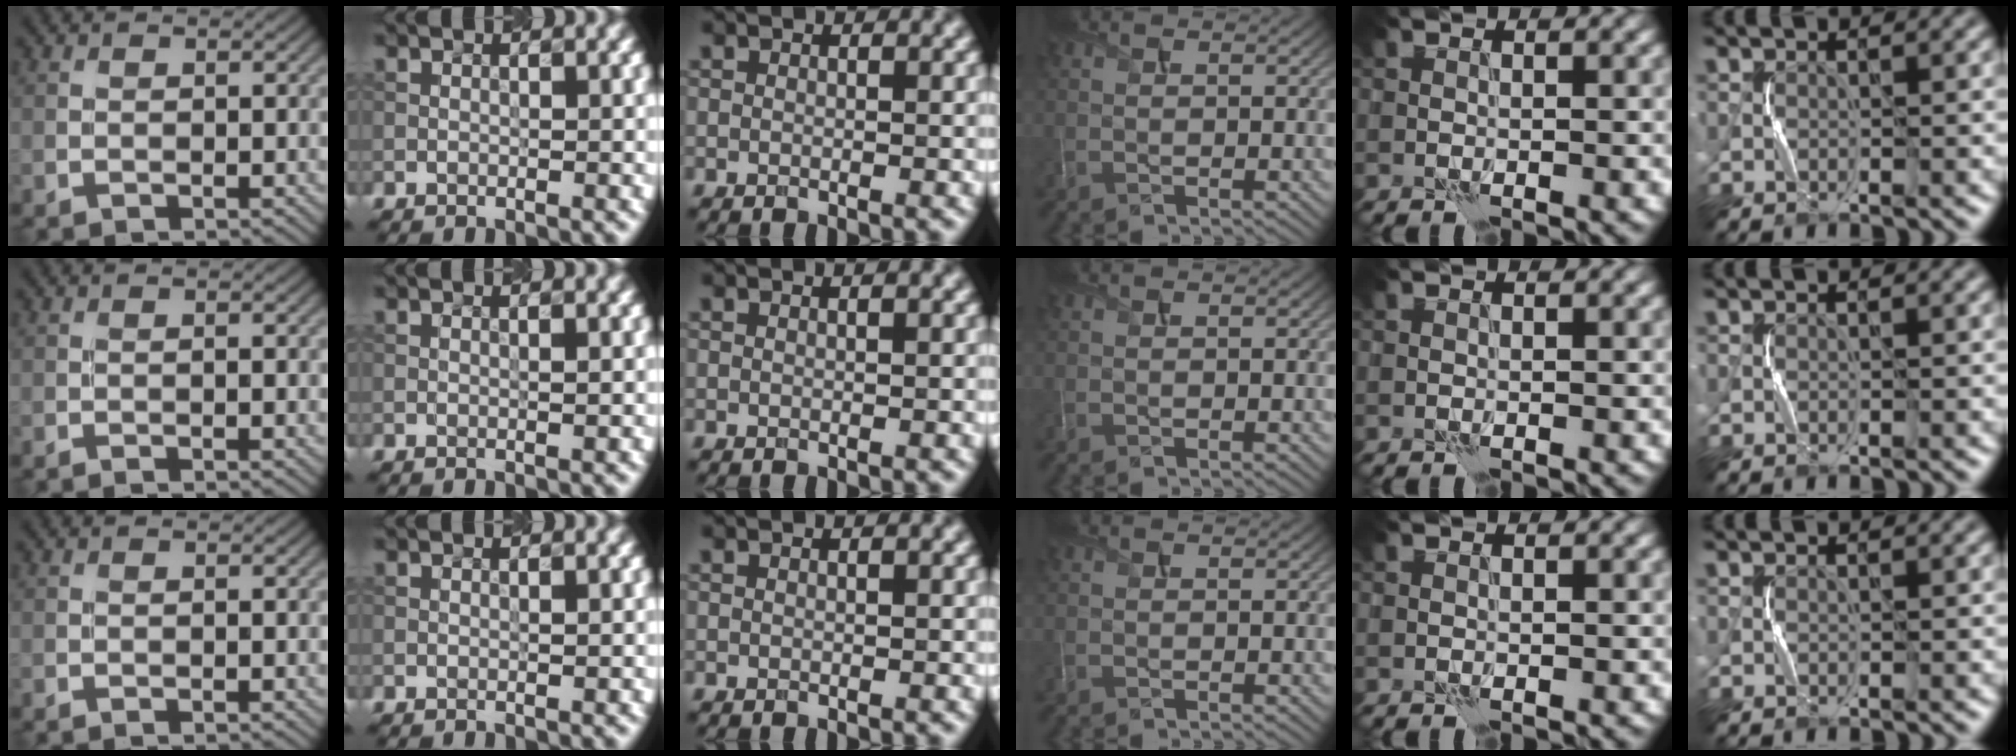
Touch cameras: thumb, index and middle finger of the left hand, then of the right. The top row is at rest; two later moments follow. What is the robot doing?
{"motion": "squeeze", "object": "paper clamp"}